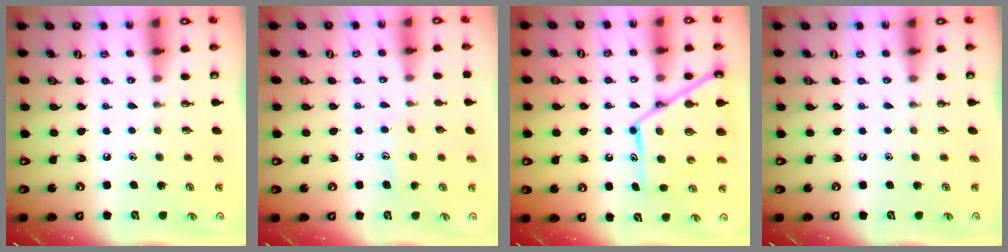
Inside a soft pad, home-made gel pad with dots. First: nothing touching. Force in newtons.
{"total": 6.5, "press": 6.5, "slide": 0.3}
{"total": 15.3, "press": 15.2, "slide": 1.4}
{"total": 0.0}